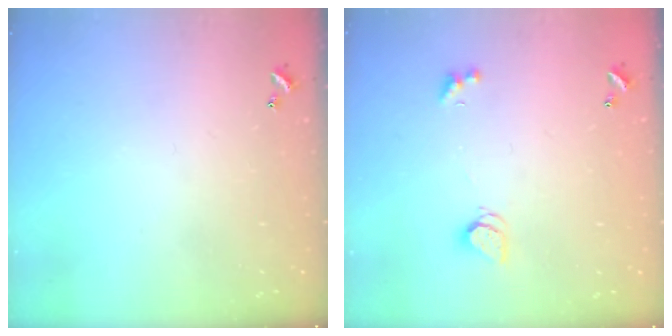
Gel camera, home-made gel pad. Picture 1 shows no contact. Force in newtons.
{"total": 2.1, "press": 2.0, "slide": 0.3}